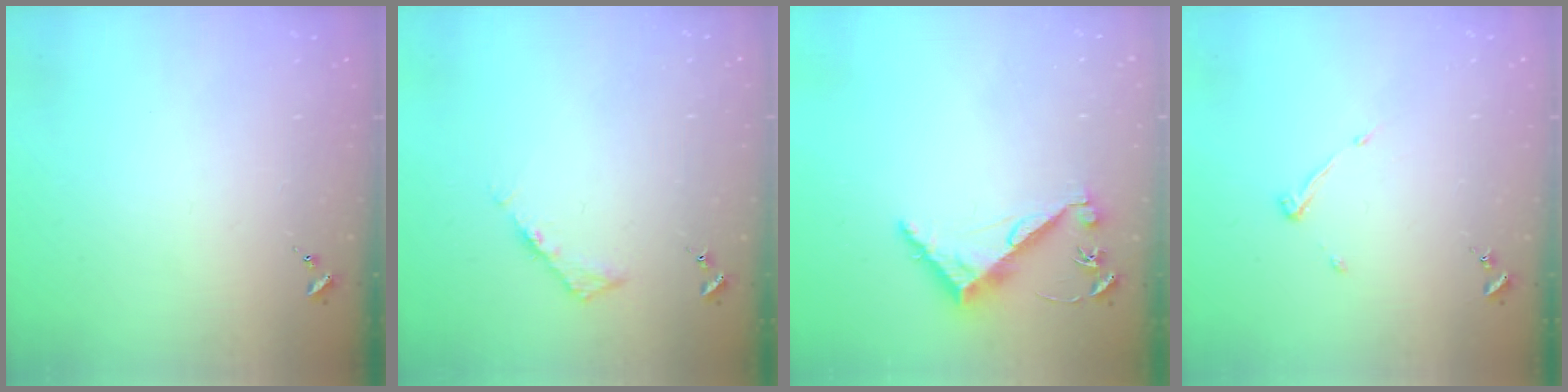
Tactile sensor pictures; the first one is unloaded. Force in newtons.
{"total": 4.5, "press": 4.5, "slide": 0.4}
{"total": 6.7, "press": 6.6, "slide": 0.7}
{"total": 3.9, "press": 3.9, "slide": 0.6}